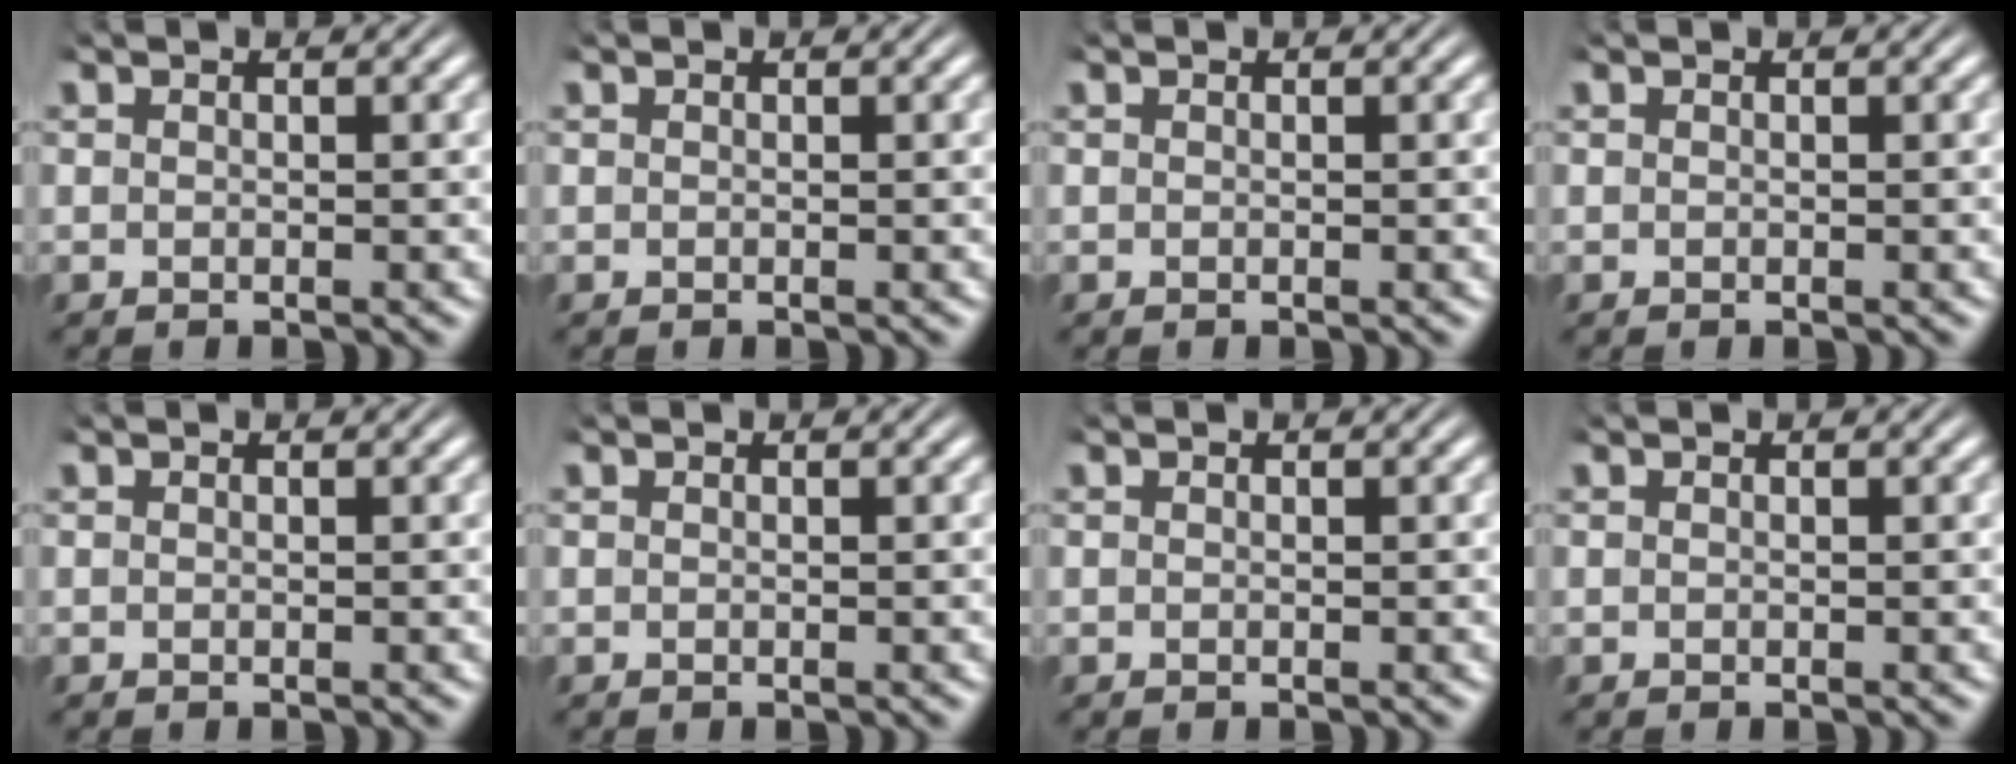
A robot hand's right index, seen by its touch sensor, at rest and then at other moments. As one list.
[{"total": 0.0}, {"total": 0.0}, {"total": 0.0}, {"total": 0.0}, {"total": 0.0}, {"total": 0.0}, {"total": 0.0}]